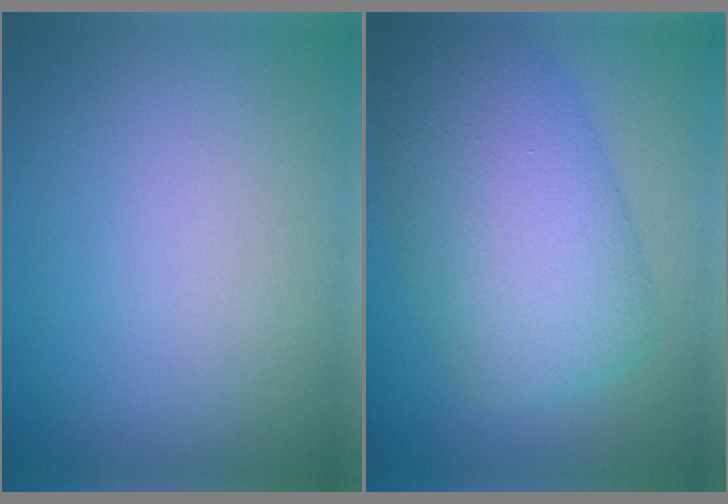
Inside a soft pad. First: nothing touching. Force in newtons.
{"total": 9.8, "press": 9.8, "slide": 0.2}